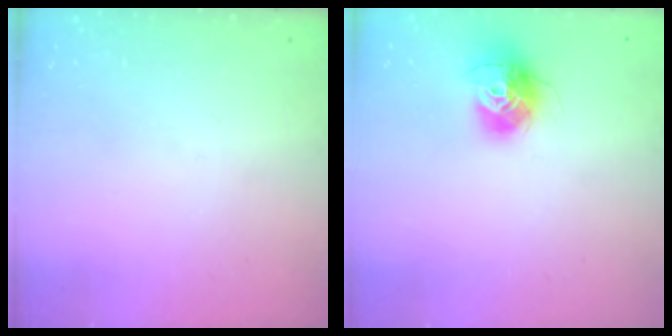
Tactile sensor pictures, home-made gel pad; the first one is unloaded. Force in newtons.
{"total": 12.1, "press": 12.1, "slide": 0.8}